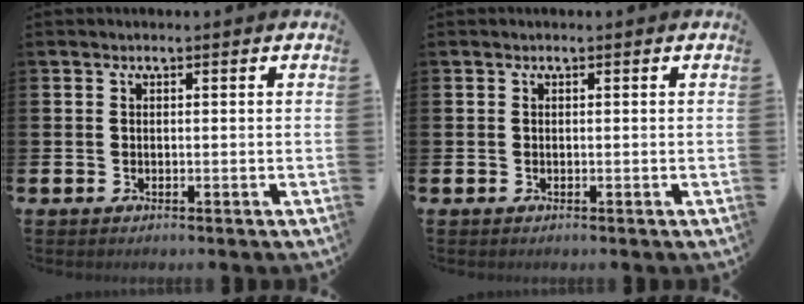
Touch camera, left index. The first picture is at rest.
{"total": 0.0}